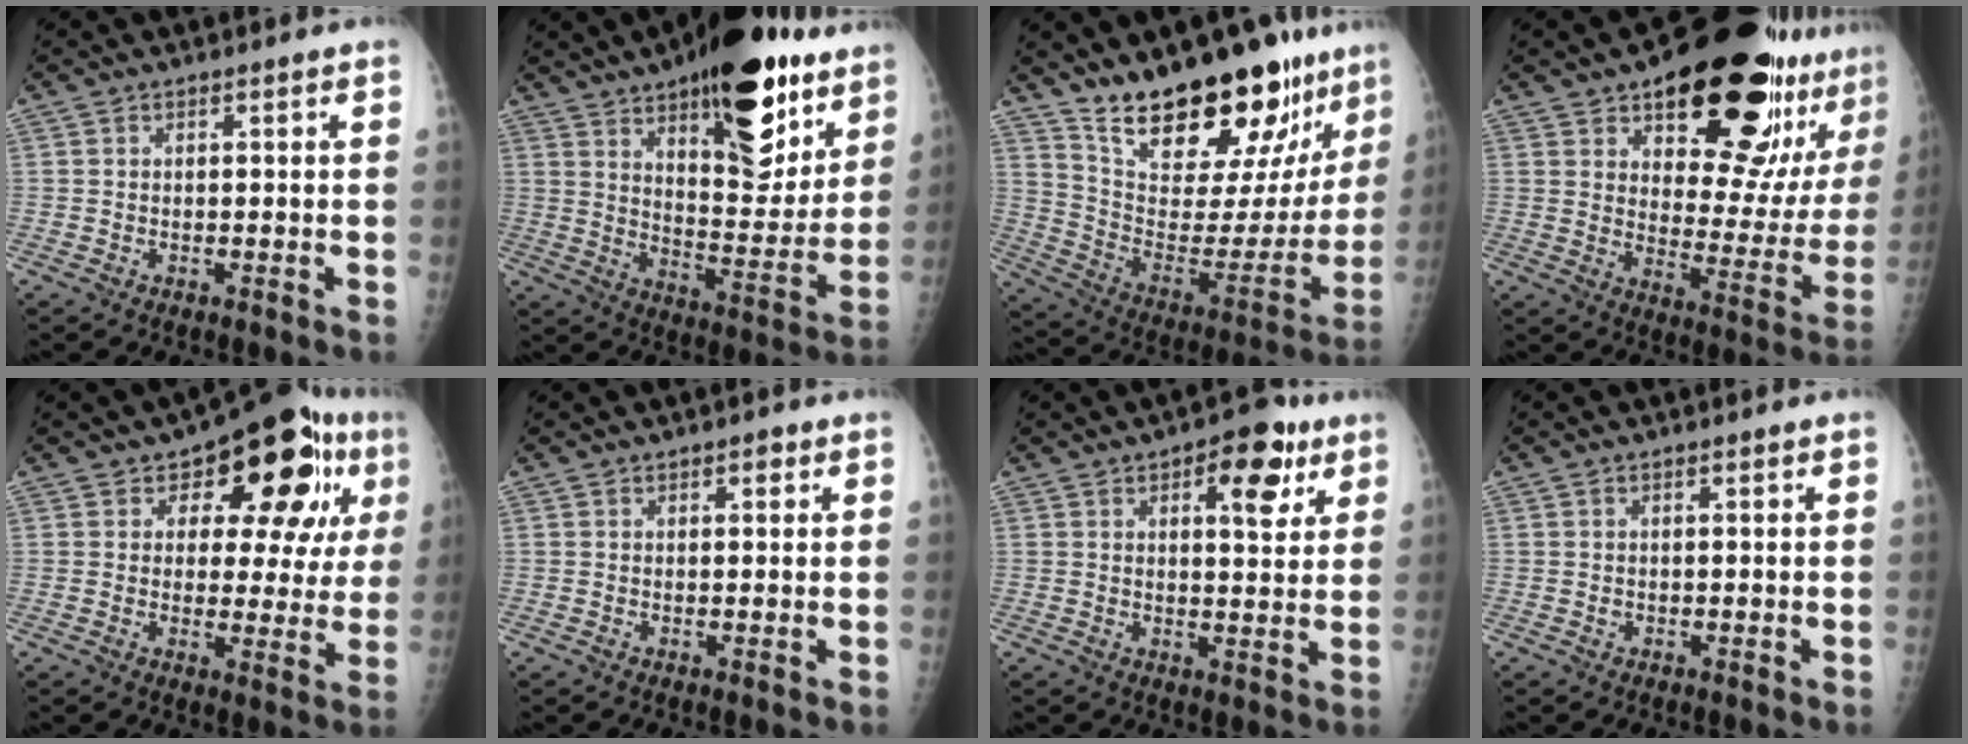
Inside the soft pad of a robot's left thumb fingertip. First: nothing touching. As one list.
[{"total": 26.2, "force": [15.3, 10.6, 18.5], "torque": [-0.222, -0.057, 0.228]}, {"total": 27.2, "force": [20.5, 10.2, 14.7], "torque": [-0.184, -0.110, 0.316]}, {"total": 27.0, "force": [17.9, 10.8, 17.1], "torque": [-0.189, -0.086, 0.246]}, {"total": 16.7, "force": [6.5, 8.7, 12.6], "torque": [-0.111, 0.000, 0.080]}, {"total": 1.6, "force": [0.9, 0.9, 1.0], "torque": [-0.004, -0.001, 0.009]}, {"total": 9.6, "force": [4.6, 4.3, 7.2], "torque": [-0.067, -0.015, 0.058]}, {"total": 0.6, "force": [0.1, 0.6, 0.3], "torque": [0.001, 0.001, 0.000]}]